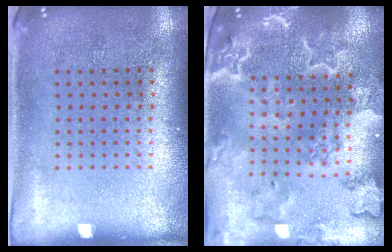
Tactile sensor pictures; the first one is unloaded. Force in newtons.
{"total": 3.3, "press": 3.0, "slide": 1.5}